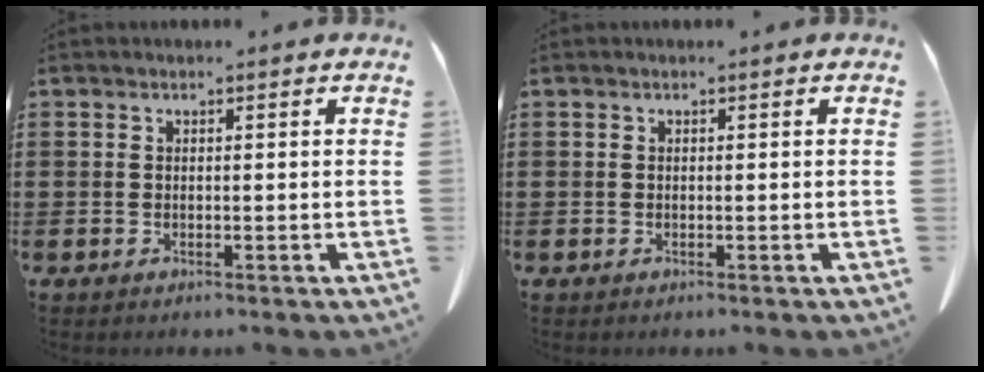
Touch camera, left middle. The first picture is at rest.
{"total": 0.0}